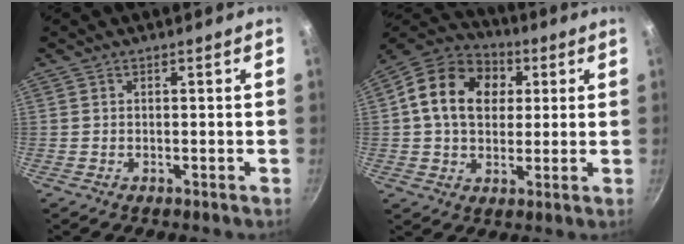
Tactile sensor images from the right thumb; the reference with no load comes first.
{"total": 16.1, "force": [3.5, 12.3, 9.8], "torque": [-0.153, 0.020, 0.043]}